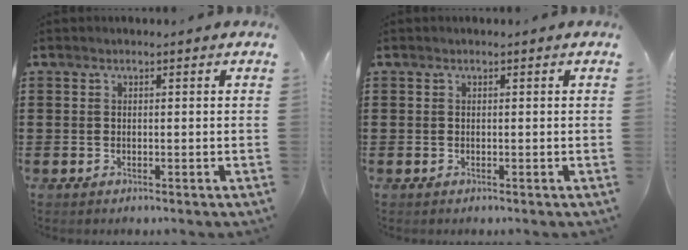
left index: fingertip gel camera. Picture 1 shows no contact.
{"total": 0.0}